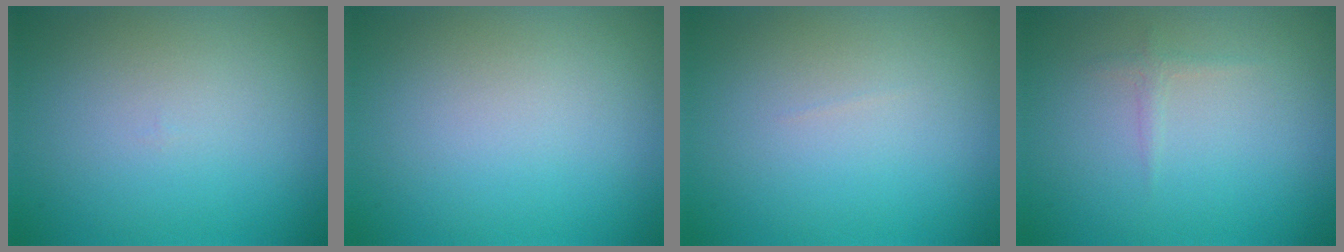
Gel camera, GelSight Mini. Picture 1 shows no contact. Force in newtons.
{"total": 0.0}
{"total": 0.0}
{"total": 0.7, "press": 0.7, "slide": 0.1}